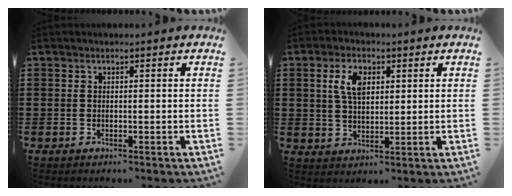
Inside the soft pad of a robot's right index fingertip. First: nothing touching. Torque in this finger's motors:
{"motor_torque": [0.27, 0.17, 0.15, 0.10]}